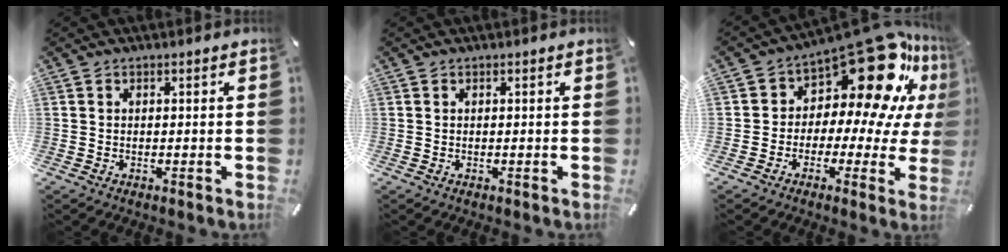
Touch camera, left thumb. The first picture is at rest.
{"total": 0.0}
{"total": 20.9, "force": [10.6, 10.3, 14.8], "torque": [-0.199, -0.085, 0.175]}